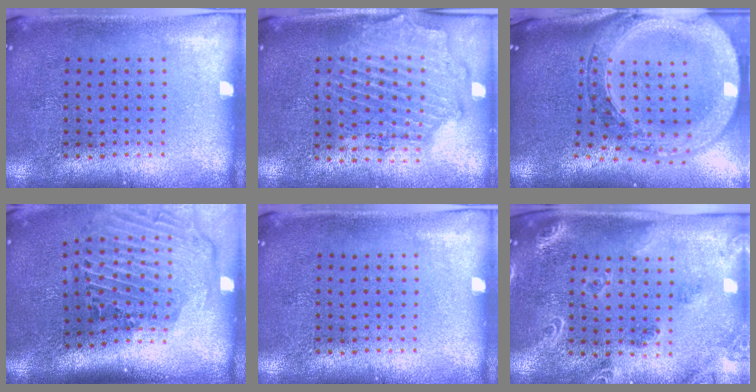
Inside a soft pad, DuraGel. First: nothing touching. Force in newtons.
{"total": 1.9, "press": 1.7, "slide": 0.8}
{"total": 3.8, "press": 3.0, "slide": 2.4}
{"total": 2.9, "press": 2.0, "slide": 2.1}
{"total": 0.0}
{"total": 1.8, "press": 1.7, "slide": 0.4}